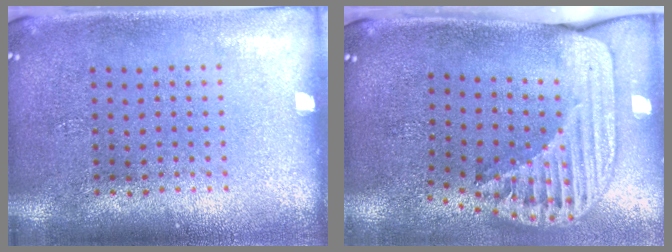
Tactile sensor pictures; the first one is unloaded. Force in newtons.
{"total": 2.6, "press": 1.8, "slide": 1.9}